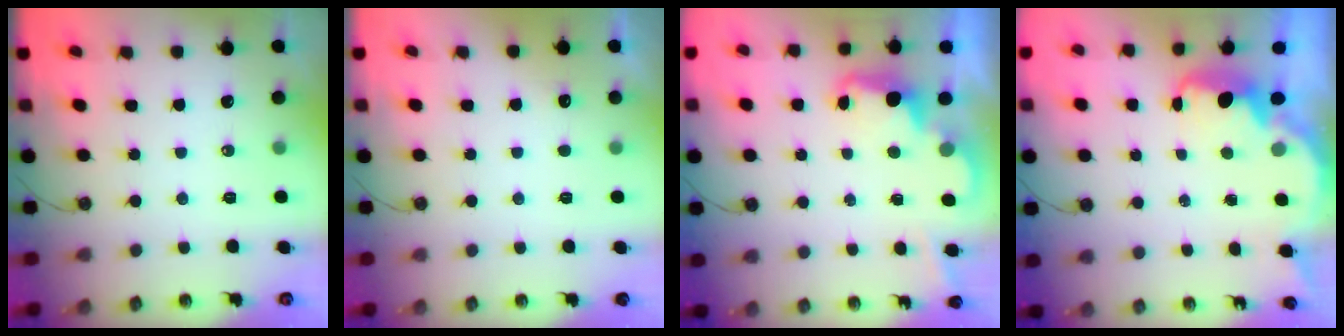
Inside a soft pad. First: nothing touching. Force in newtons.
{"total": 2.6, "press": 2.4, "slide": 1.0}
{"total": 2.5, "press": 2.4, "slide": 0.6}
{"total": 2.8, "press": 2.8, "slide": 0.4}